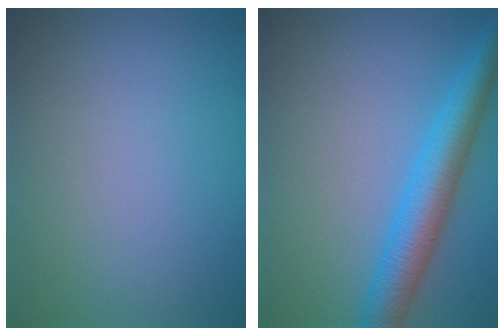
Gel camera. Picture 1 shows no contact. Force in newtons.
{"total": 5.2, "press": 5.2, "slide": 0.1}